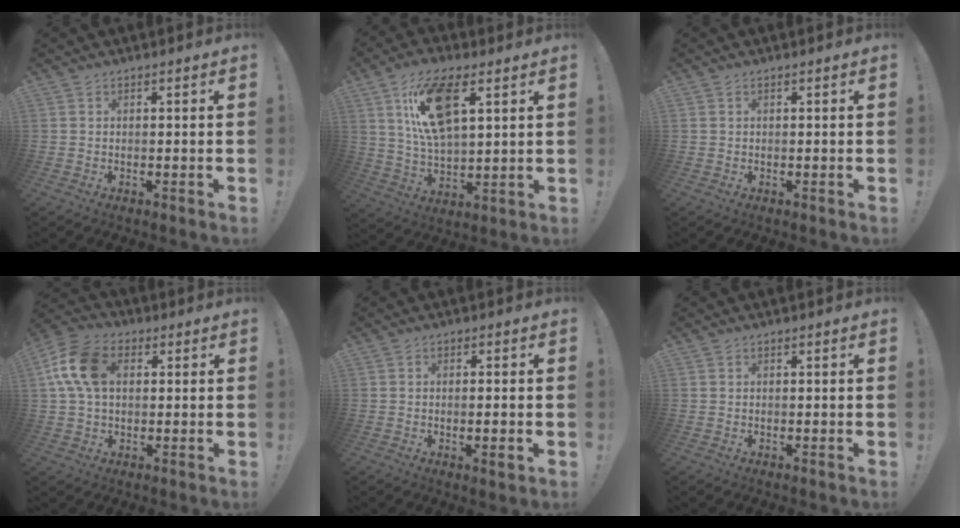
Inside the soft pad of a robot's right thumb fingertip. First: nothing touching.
{"total": 16.2, "force": [7.1, 7.8, 12.4], "torque": [-0.225, -0.014, 0.124]}
{"total": 0.0}
{"total": 13.1, "force": [2.9, 8.8, 9.2], "torque": [-0.174, 0.010, 0.058]}
{"total": 3.0, "force": [-0.7, 0.2, 2.9], "torque": [-0.038, -0.006, -0.013]}
{"total": 0.0}